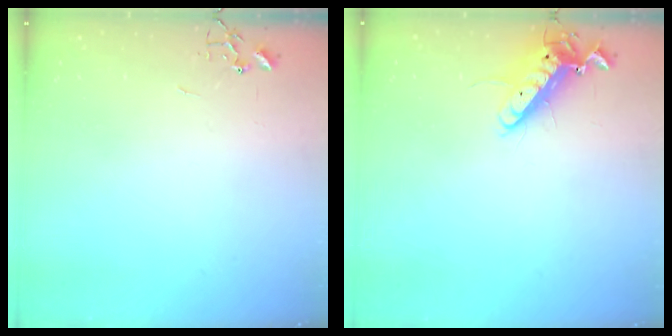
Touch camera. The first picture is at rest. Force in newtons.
{"total": 12.0, "press": 11.8, "slide": 2.1}